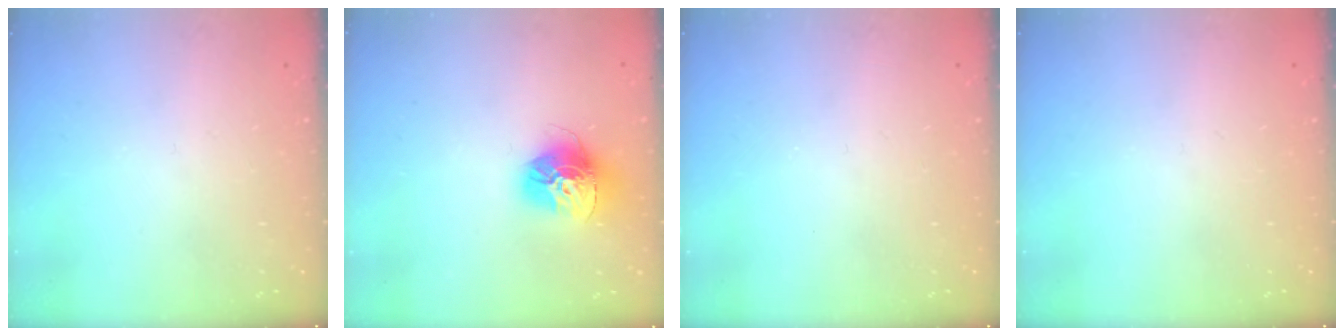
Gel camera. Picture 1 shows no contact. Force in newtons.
{"total": 15.0, "press": 14.9, "slide": 1.5}
{"total": 0.0}
{"total": 0.0}